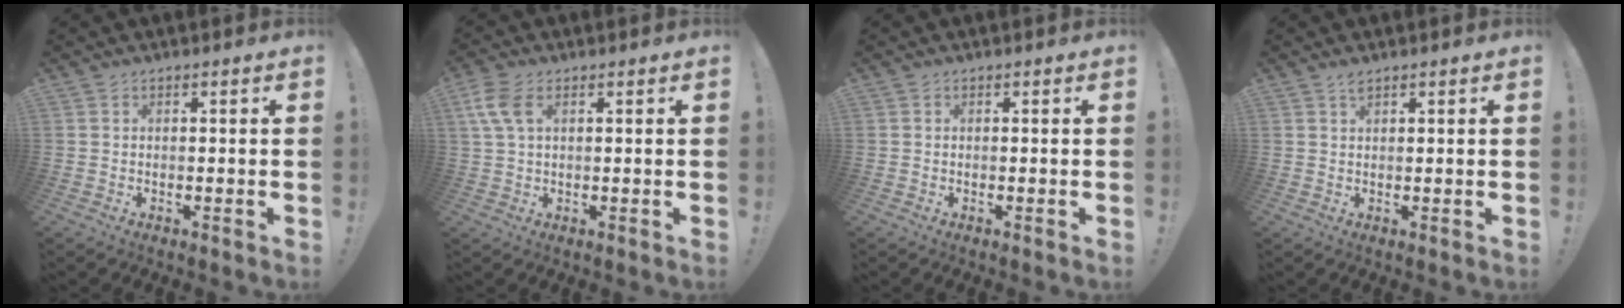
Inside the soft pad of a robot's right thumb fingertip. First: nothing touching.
{"total": 6.9, "force": [2.4, 3.9, 5.1], "torque": [-0.112, 0.004, 0.048]}
{"total": 0.0}
{"total": 1.6, "force": [1.3, 0.4, 0.7], "torque": [-0.015, 0.001, 0.023]}